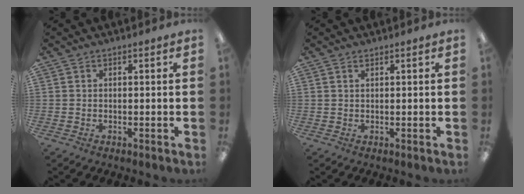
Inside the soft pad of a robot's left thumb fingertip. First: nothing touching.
{"total": 0.6, "force": [0.4, 0.2, 0.3], "torque": [-0.006, 0.002, 0.008]}